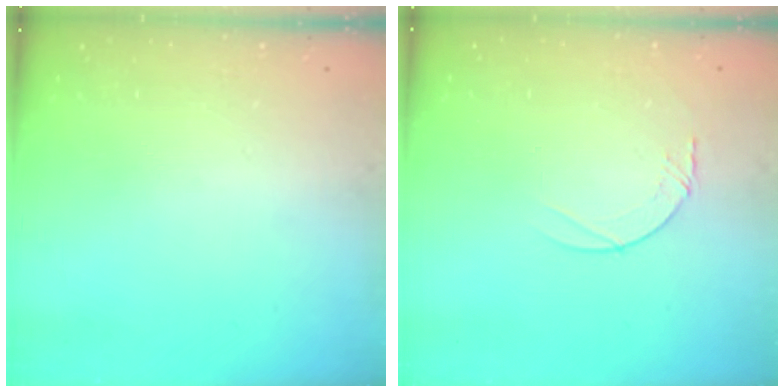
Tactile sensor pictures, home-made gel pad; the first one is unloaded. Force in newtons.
{"total": 4.2, "press": 4.2, "slide": 0.5}